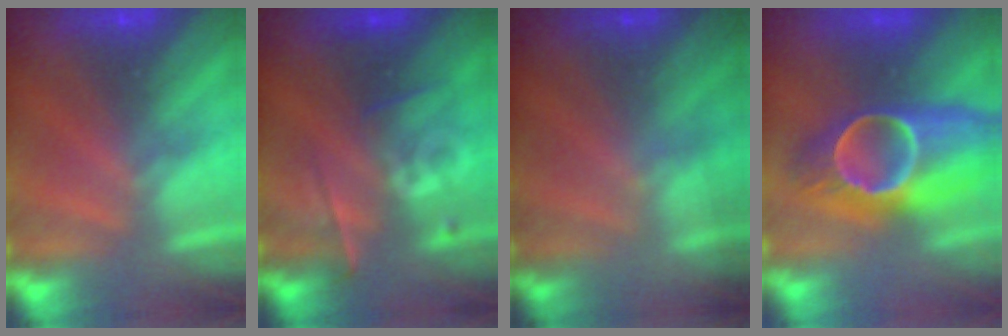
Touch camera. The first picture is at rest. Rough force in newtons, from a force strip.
{"total": 2.3}
{"total": 1.5}
{"total": 6.6}